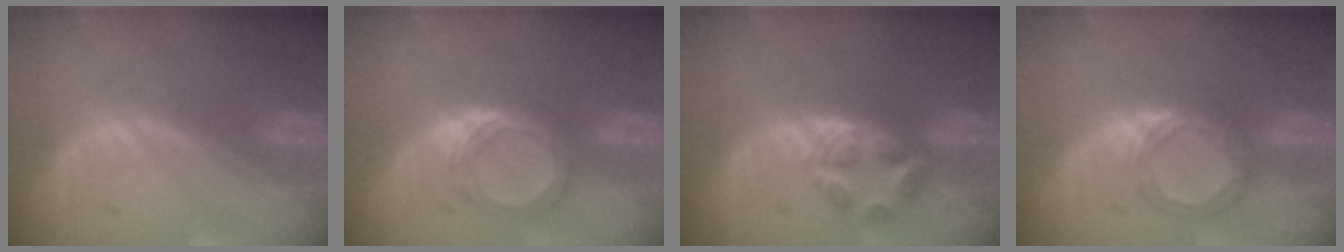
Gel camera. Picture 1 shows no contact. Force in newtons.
{"total": 5.7, "press": 5.0, "slide": 2.7}
{"total": 5.8, "press": 4.9, "slide": 3.0}
{"total": 5.1, "press": 5.0, "slide": 1.0}